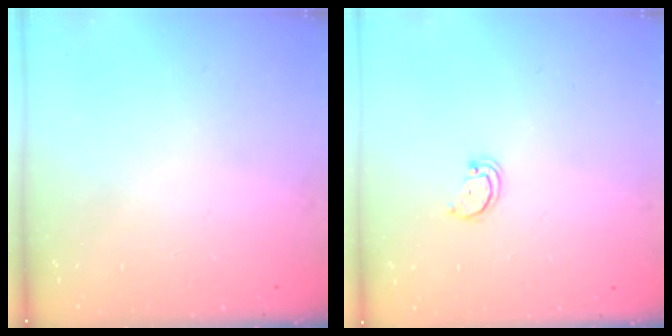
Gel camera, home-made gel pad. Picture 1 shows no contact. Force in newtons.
{"total": 2.1, "press": 2.1, "slide": 0.2}